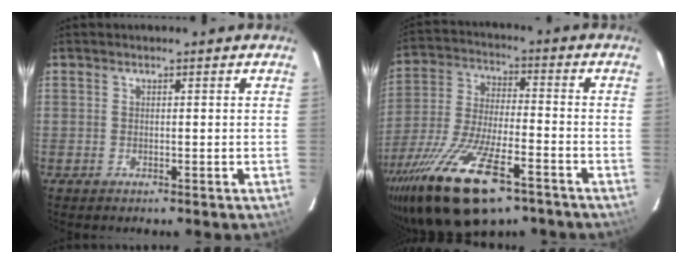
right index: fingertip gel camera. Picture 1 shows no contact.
{"total": 22.3, "force": [-13.9, 8.0, 15.5], "torque": [-0.317, -0.052, -0.244]}